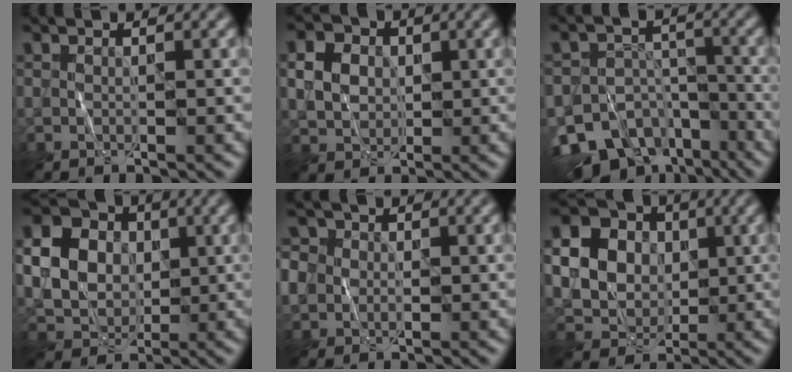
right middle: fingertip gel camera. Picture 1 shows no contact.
{"total": 3.7, "force": [0.7, 3.1, 2.0], "torque": [-0.039, 0.004, 0.010]}
{"total": 13.5, "force": [-9.0, 9.0, 4.3], "torque": [-0.075, -0.026, -0.131]}
{"total": 9.2, "force": [1.3, 7.9, 4.6], "torque": [-0.106, 0.018, 0.016]}
{"total": 6.5, "force": [0.7, 5.8, 2.7], "torque": [-0.062, 0.032, -0.011]}
{"total": 14.4, "force": [2.8, 13.0, 5.6], "torque": [-0.161, 0.027, 0.042]}